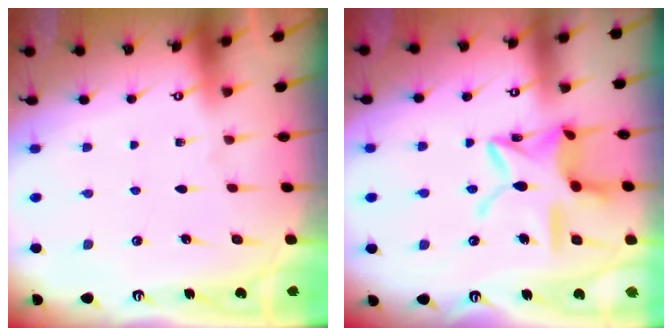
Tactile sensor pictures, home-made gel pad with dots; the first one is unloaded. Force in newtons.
{"total": 15.4, "press": 15.3, "slide": 1.2}